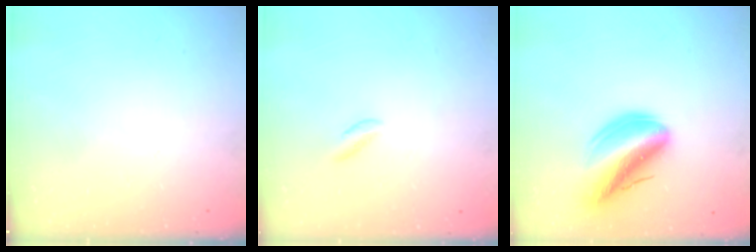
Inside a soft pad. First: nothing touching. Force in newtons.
{"total": 0.7, "press": 0.6, "slide": 0.5}
{"total": 15.6, "press": 15.3, "slide": 3.3}